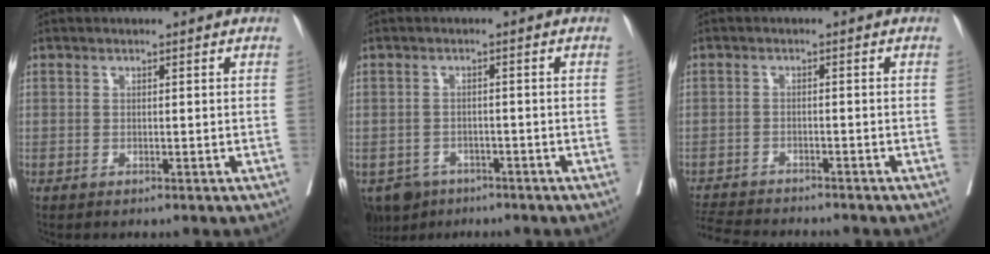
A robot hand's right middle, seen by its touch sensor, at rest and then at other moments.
{"total": 5.2, "force": [-3.8, 3.4, 0.7], "torque": [-0.006, 0.001, -0.060]}
{"total": 9.1, "force": [-8.6, 1.0, 2.9], "torque": [-0.045, -0.009, -0.134]}